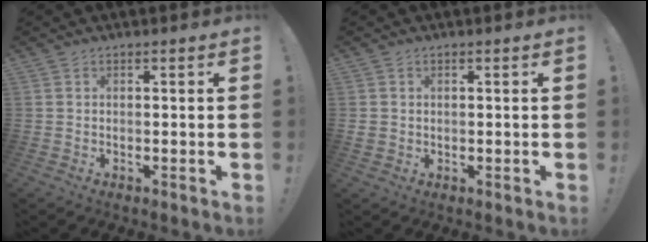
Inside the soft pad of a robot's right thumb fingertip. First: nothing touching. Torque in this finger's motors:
{"motor_torque": [-0.36, -0.08, 0.05, -0.14, 0.03]}